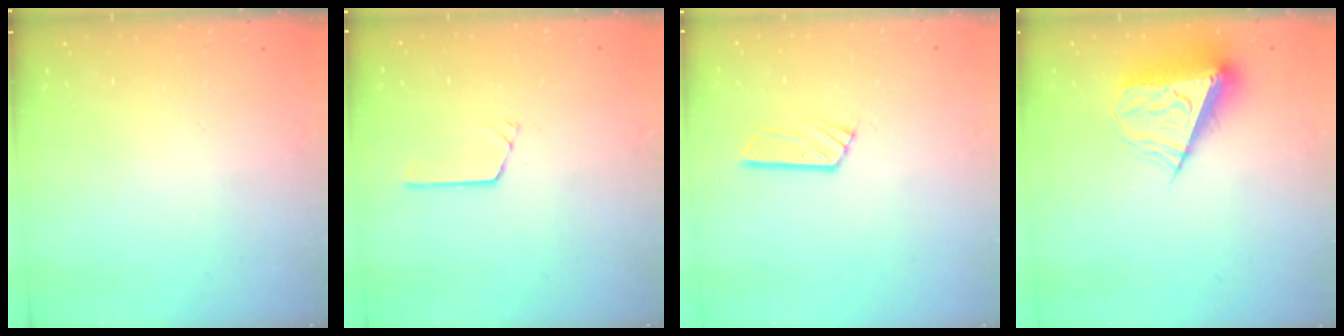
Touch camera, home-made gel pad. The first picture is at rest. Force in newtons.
{"total": 2.6, "press": 2.6, "slide": 0.2}
{"total": 5.2, "press": 5.2, "slide": 0.3}
{"total": 10.3, "press": 10.3, "slide": 0.8}